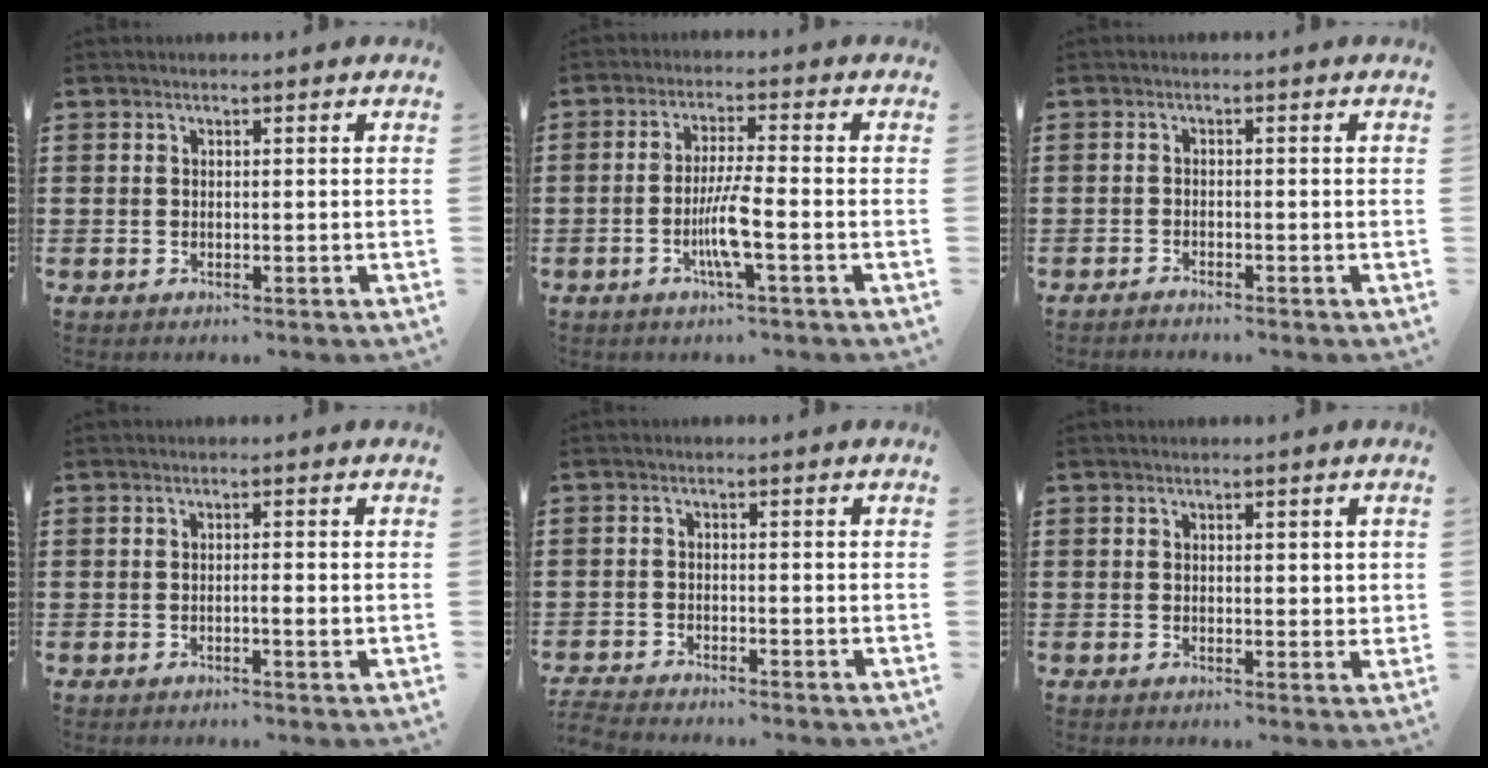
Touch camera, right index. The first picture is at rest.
{"total": 5.8, "force": [-2.0, 0.2, 5.4], "torque": [-0.115, -0.015, -0.043]}
{"total": 1.2, "force": [-1.2, 0.0, 0.0], "torque": [-0.003, 0.003, -0.025]}
{"total": 1.5, "force": [-0.5, 0.2, 1.4], "torque": [-0.025, -0.002, -0.009]}
{"total": 2.0, "force": [-2.0, 0.0, 0.0], "torque": [-0.004, 0.000, -0.042]}
{"total": 1.2, "force": [0.5, 0.8, 0.8], "torque": [-0.009, 0.003, 0.006]}